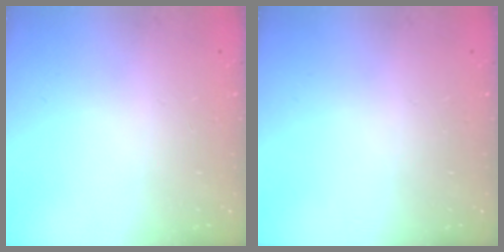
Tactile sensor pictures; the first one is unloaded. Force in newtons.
{"total": 0.0}